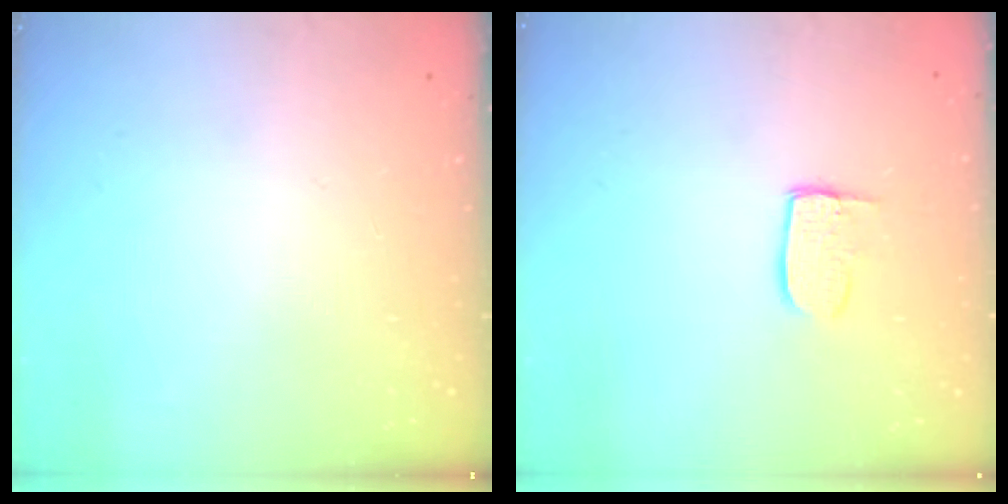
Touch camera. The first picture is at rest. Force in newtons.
{"total": 6.7, "press": 6.7, "slide": 0.2}